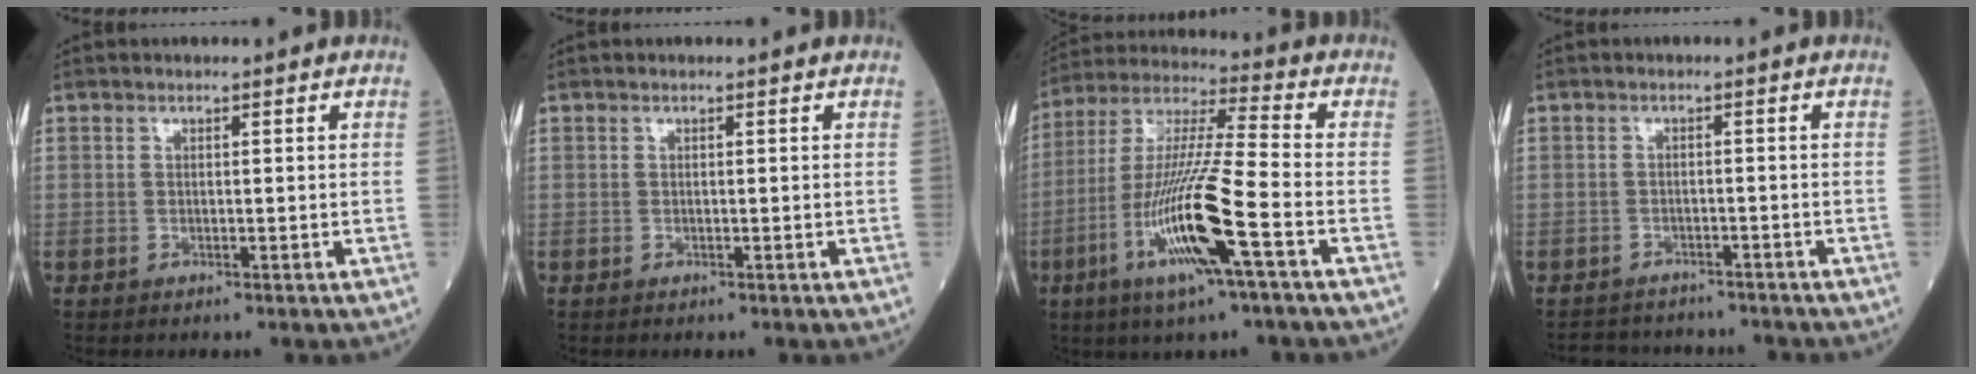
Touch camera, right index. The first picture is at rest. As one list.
[{"total": 0.0}, {"total": 16.4, "force": [-6.2, 0.1, 15.2], "torque": [-0.308, -0.015, -0.120]}, {"total": 6.7, "force": [-6.2, 2.3, 0.6], "torque": [-0.007, 0.008, -0.081]}]